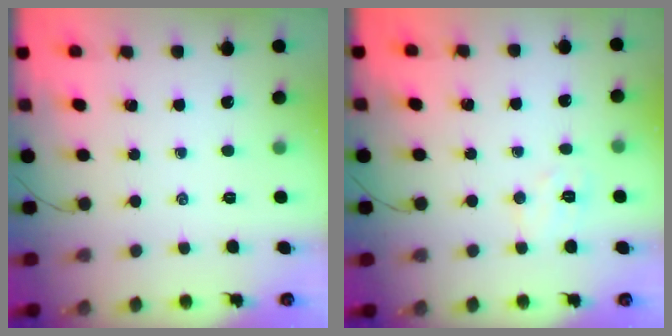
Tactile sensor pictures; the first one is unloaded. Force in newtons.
{"total": 5.4, "press": 5.3, "slide": 1.1}